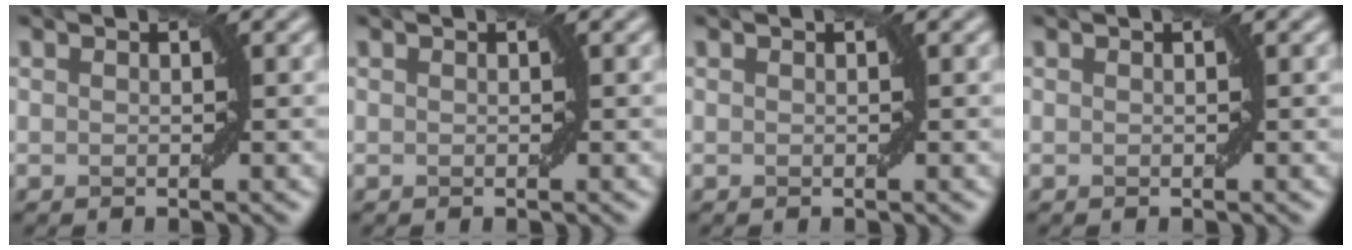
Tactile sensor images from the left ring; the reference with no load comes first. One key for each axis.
{"total": 0.0}
{"total": 0.0}
{"total": 0.0}